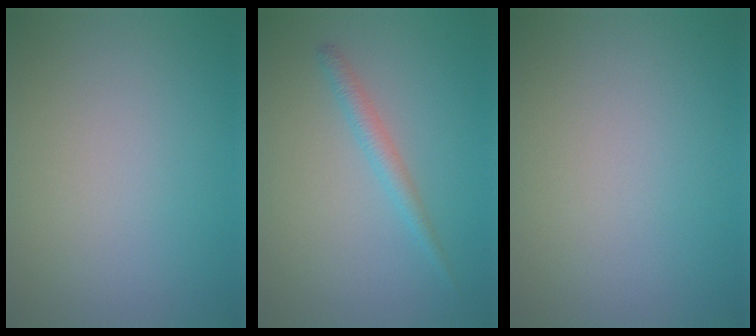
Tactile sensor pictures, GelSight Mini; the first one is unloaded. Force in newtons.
{"total": 1.7, "press": 1.7, "slide": 0.2}
{"total": 0.0}